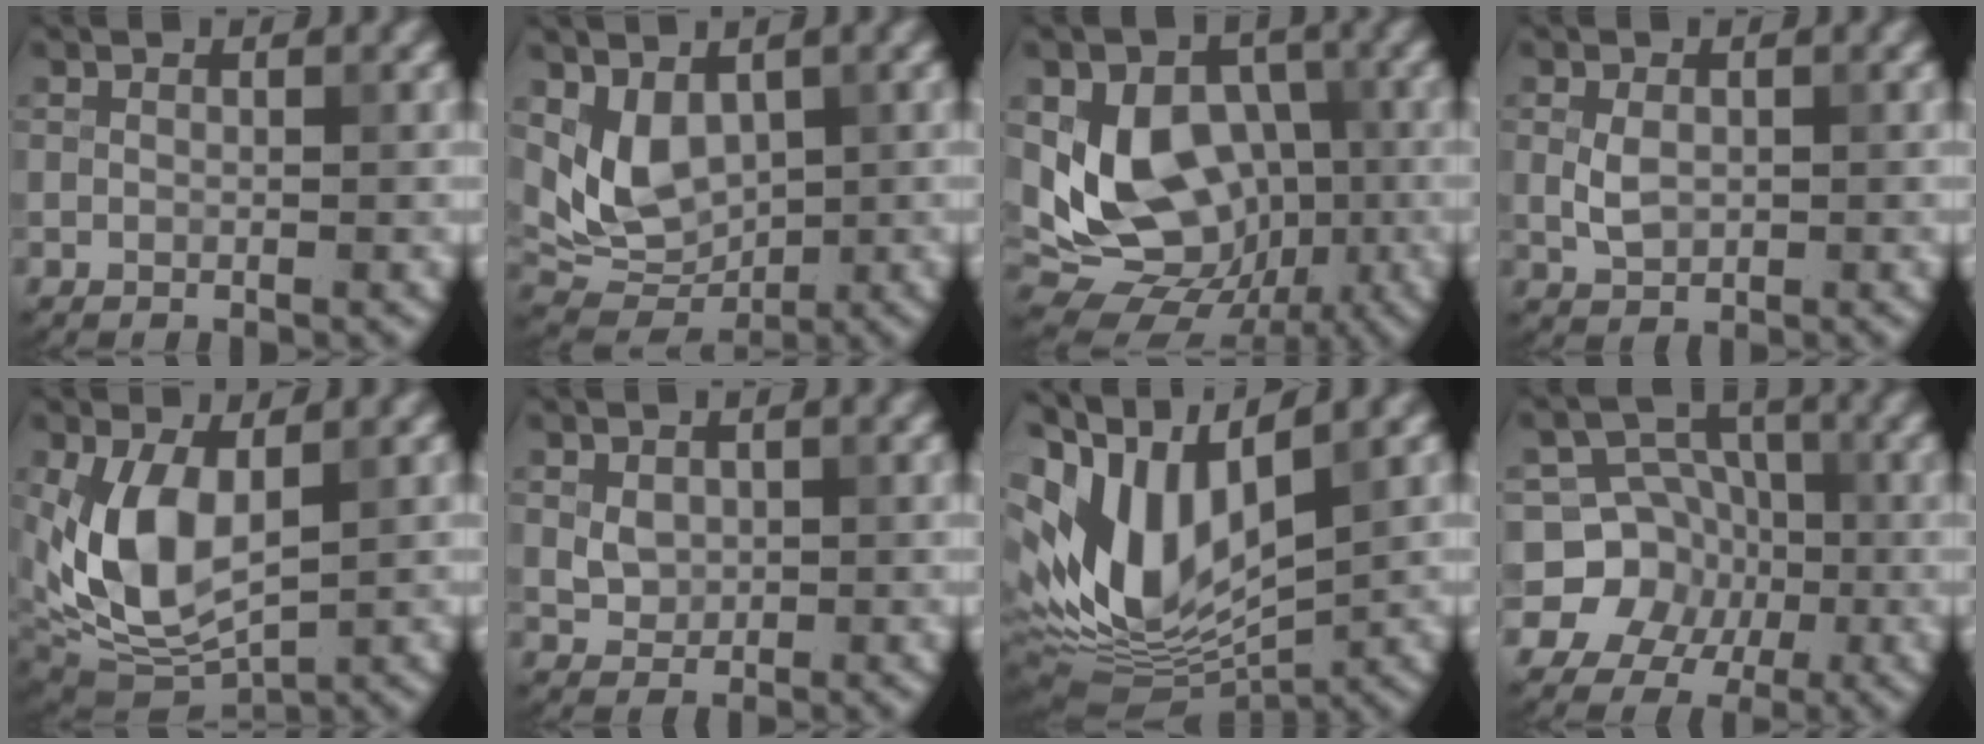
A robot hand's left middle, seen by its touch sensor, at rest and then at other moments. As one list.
[{"total": 5.2, "force": [1.5, 3.6, 3.5], "torque": [-0.065, -0.017, 0.037]}, {"total": 10.3, "force": [-0.6, 7.9, 6.6], "torque": [-0.110, -0.022, -0.007]}, {"total": 2.1, "force": [0.2, 1.5, 1.5], "torque": [-0.033, 0.000, 0.006]}, {"total": 7.1, "force": [0.8, 4.1, 5.8], "torque": [-0.129, -0.013, 0.020]}, {"total": 1.8, "force": [0.4, 1.4, 1.0], "torque": [-0.019, -0.002, 0.011]}, {"total": 11.4, "force": [2.2, 6.1, 9.4], "torque": [-0.208, -0.006, 0.041]}, {"total": 8.9, "force": [-1.2, 8.3, 2.9], "torque": [-0.040, 0.039, -0.057]}]